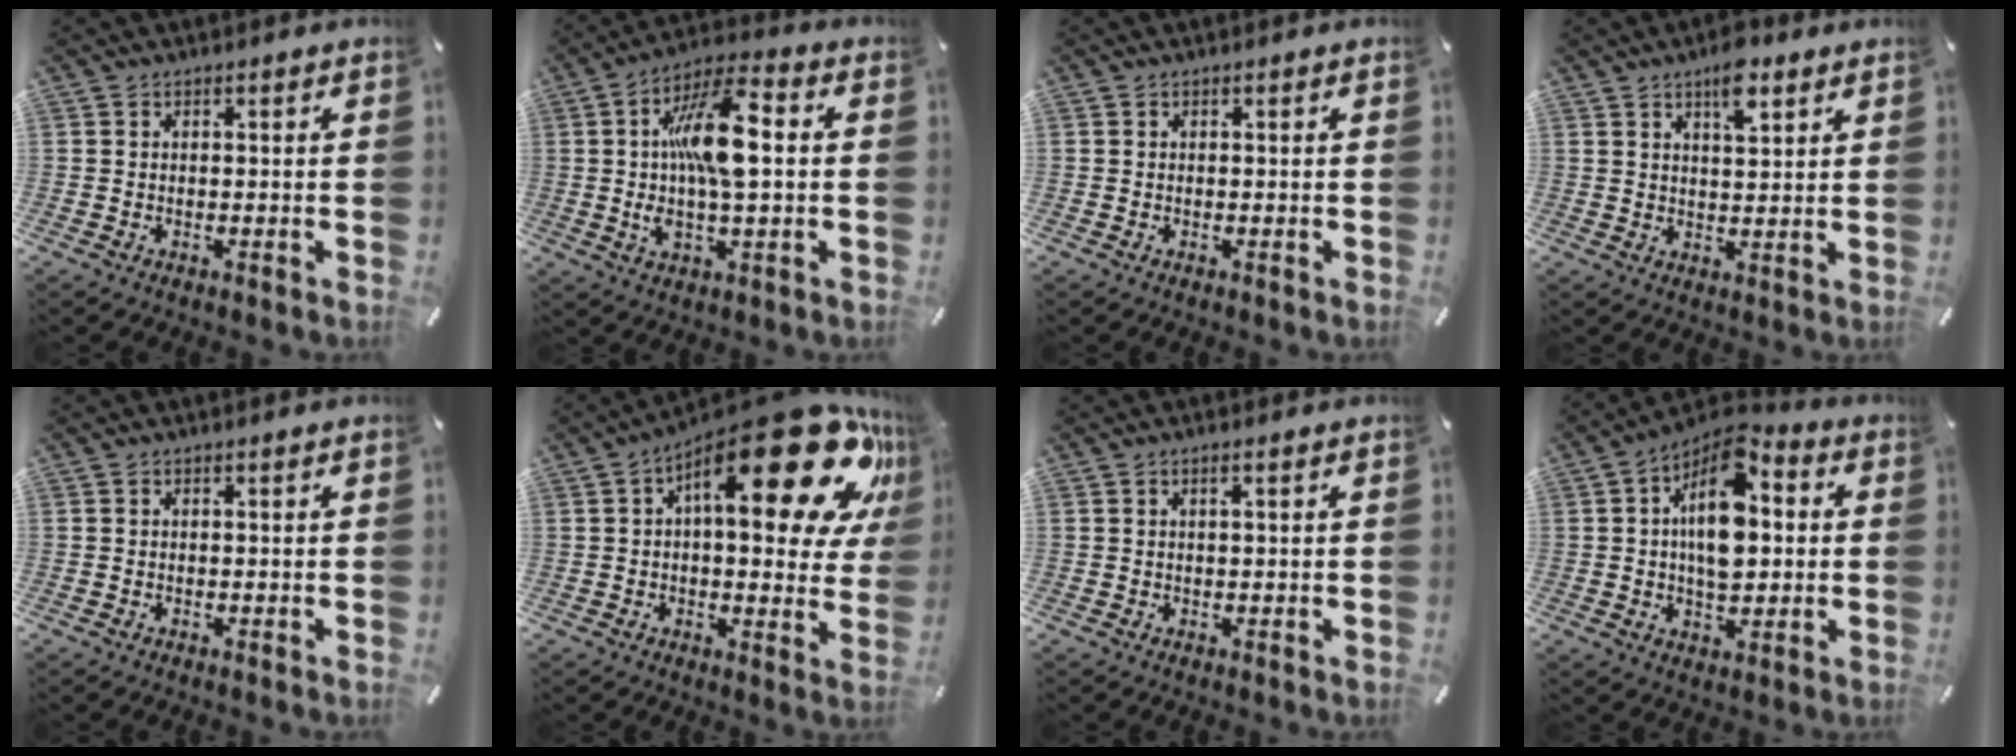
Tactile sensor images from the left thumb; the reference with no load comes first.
{"total": 14.9, "force": [1.4, 5.8, 13.6], "torque": [-0.249, 0.002, 0.020]}
{"total": 0.0}
{"total": 7.1, "force": [4.6, 2.9, 4.6], "torque": [-0.061, -0.018, 0.074]}
{"total": 0.0}
{"total": 27.6, "force": [12.4, 10.2, 22.4], "torque": [-0.316, -0.085, 0.203]}
{"total": 1.2, "force": [0.4, 0.2, 1.1], "torque": [-0.022, 0.001, 0.005]}
{"total": 14.5, "force": [2.5, 9.0, 11.1], "torque": [-0.195, -0.018, 0.040]}